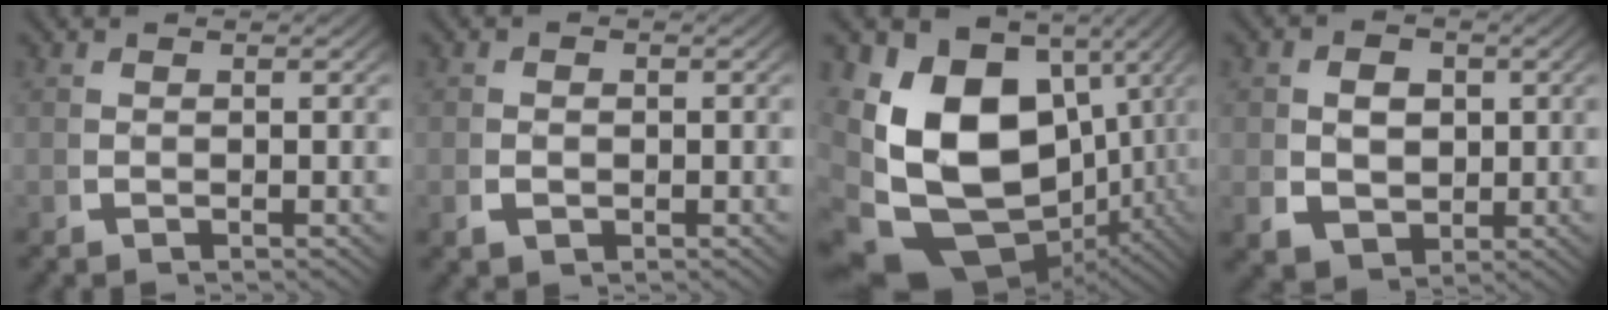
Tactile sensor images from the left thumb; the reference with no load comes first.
{"total": 1.4, "force": [-0.2, 1.2, 0.8], "torque": [-0.018, -0.006, -0.001]}
{"total": 22.0, "force": [-2.0, 16.0, 15.0], "torque": [-0.306, -0.094, 0.006]}
{"total": 5.4, "force": [-0.2, 4.6, 2.9], "torque": [-0.054, -0.033, 0.015]}